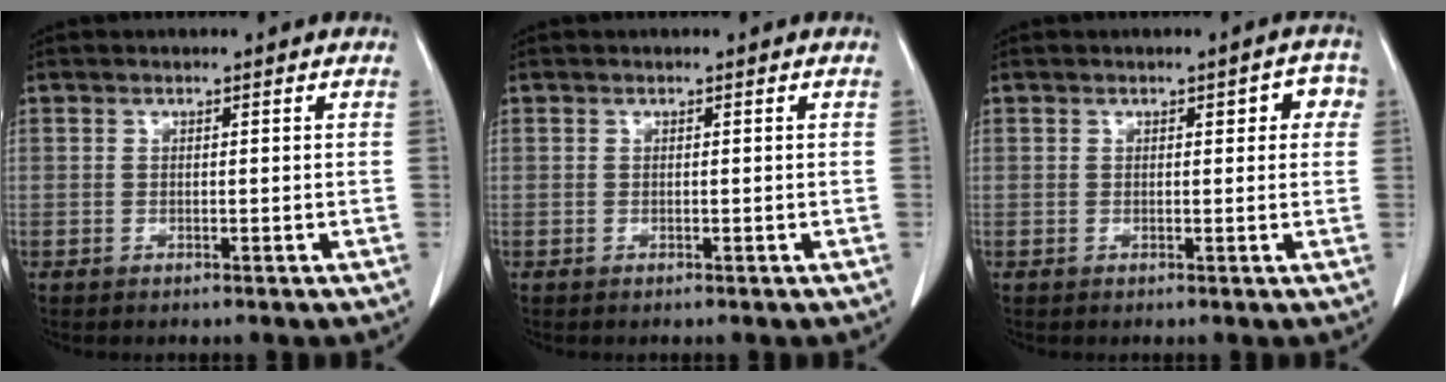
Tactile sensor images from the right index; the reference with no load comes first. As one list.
[{"total": 0.0}, {"total": 3.3, "force": [1.0, 1.4, 2.8], "torque": [-0.023, 0.014, 0.007]}]